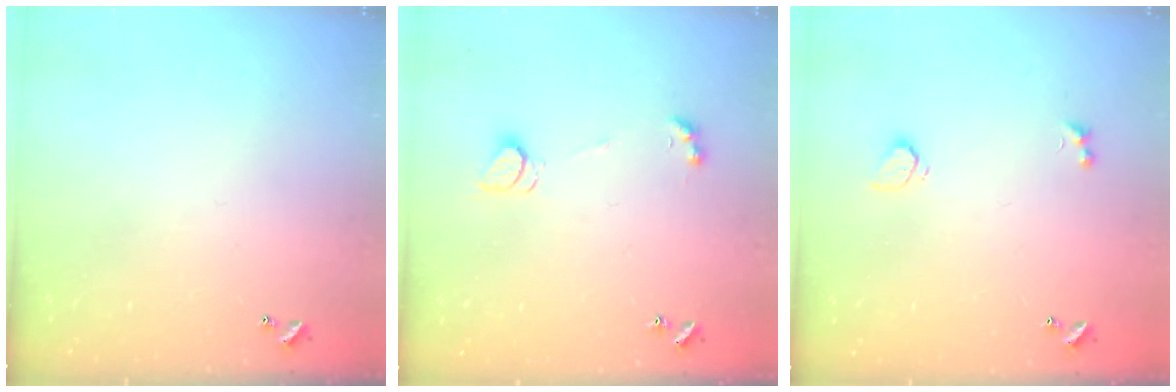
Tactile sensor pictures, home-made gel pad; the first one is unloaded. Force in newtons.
{"total": 2.2, "press": 2.2, "slide": 0.4}
{"total": 2.1, "press": 1.8, "slide": 1.2}